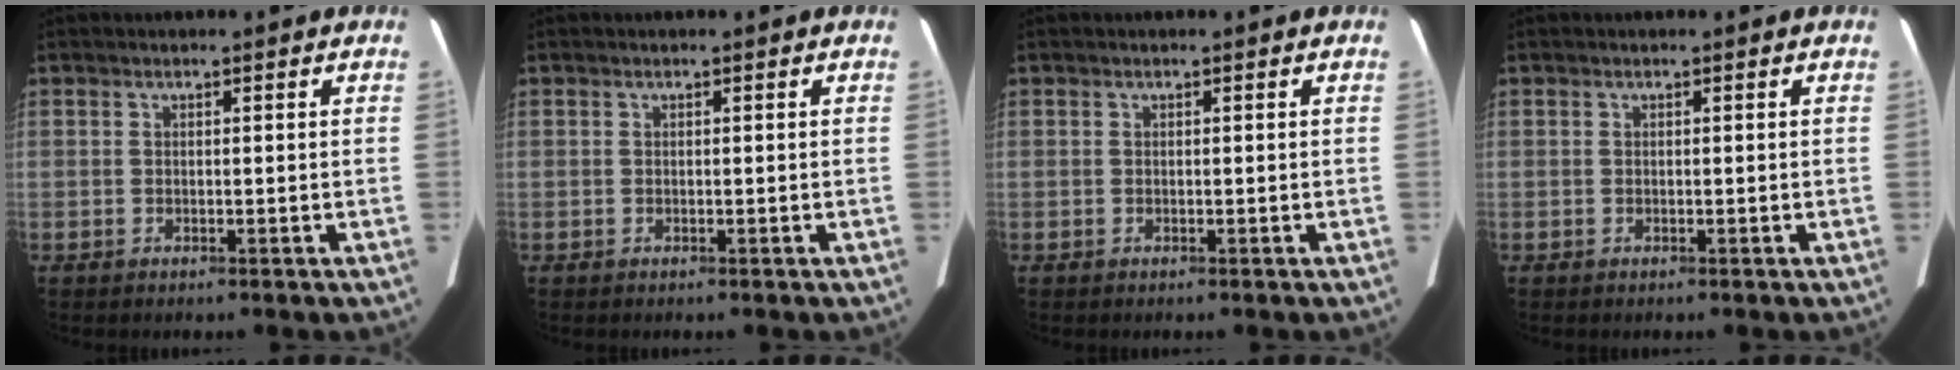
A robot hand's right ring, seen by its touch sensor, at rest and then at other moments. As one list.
[{"total": 0.0}, {"total": 0.0}, {"total": 0.0}]